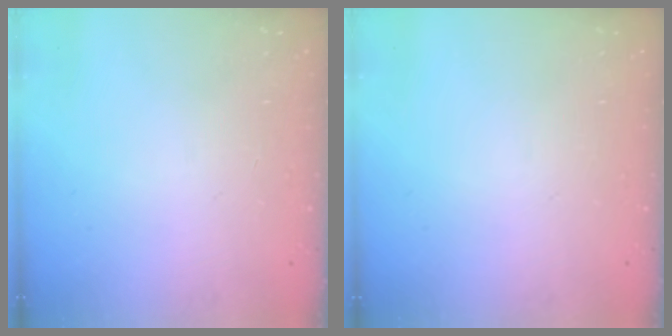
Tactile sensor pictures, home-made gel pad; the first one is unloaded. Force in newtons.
{"total": 0.0}